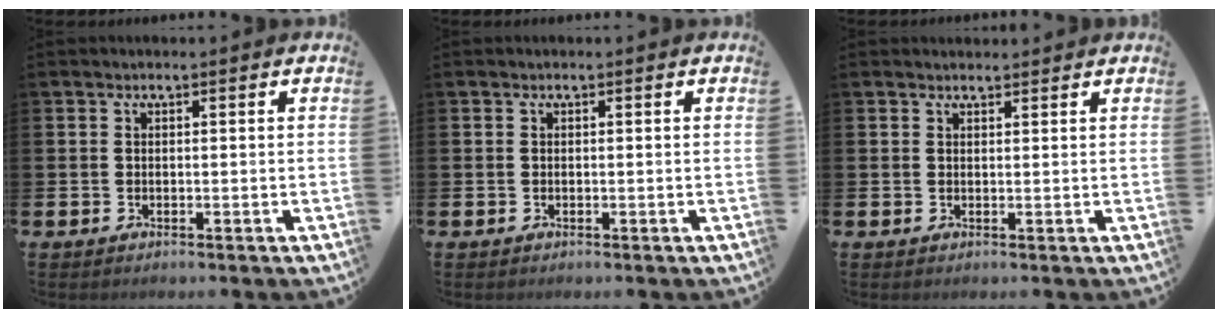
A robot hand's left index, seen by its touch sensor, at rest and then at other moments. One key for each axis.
{"total": 0.0}
{"total": 0.9, "fx": 0.9, "fy": 0.2, "fz": 0.1, "tx": 0.011, "ty": -0.004, "tz": 0.014}